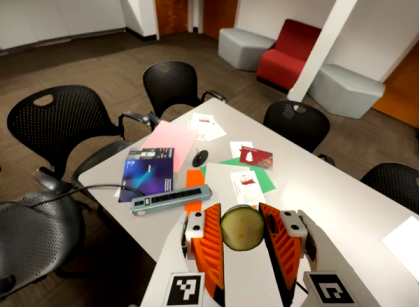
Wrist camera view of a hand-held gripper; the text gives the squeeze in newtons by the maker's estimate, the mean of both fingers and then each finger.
{"total": 12.4, "left": 12.7, "right": 12.2}